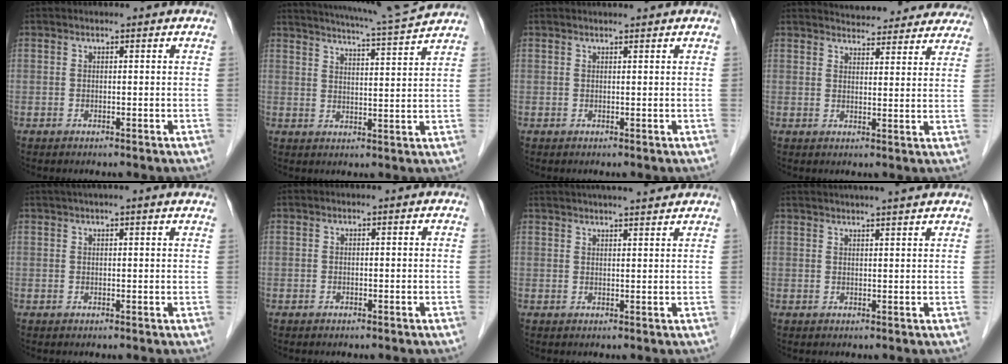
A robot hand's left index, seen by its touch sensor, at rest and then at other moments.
{"total": 10.8, "force": [10.2, -2.1, 3.0], "torque": [-0.065, -0.025, 0.144]}
{"total": 2.4, "force": [2.3, -0.1, 0.8], "torque": [-0.009, 0.014, 0.029]}
{"total": 16.3, "force": [15.5, 3.8, 3.3], "torque": [-0.024, -0.005, 0.172]}
{"total": 7.8, "force": [6.6, -0.1, 4.2], "torque": [-0.063, 0.028, 0.076]}
{"total": 0.0}
{"total": 12.5, "force": [11.2, 1.0, 5.4], "torque": [-0.088, 0.028, 0.150]}
{"total": 11.6, "force": [10.5, 0.1, 5.0], "torque": [-0.080, 0.024, 0.130]}